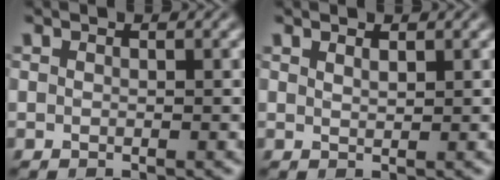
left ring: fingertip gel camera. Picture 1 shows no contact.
{"total": 0.8, "force": [0.7, 0.1, 0.3], "torque": [-0.006, -0.001, 0.013]}